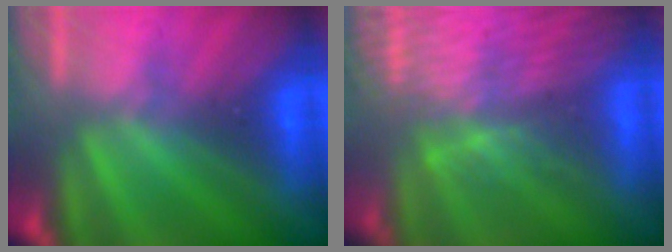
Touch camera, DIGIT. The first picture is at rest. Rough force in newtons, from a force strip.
{"total": 11.8}